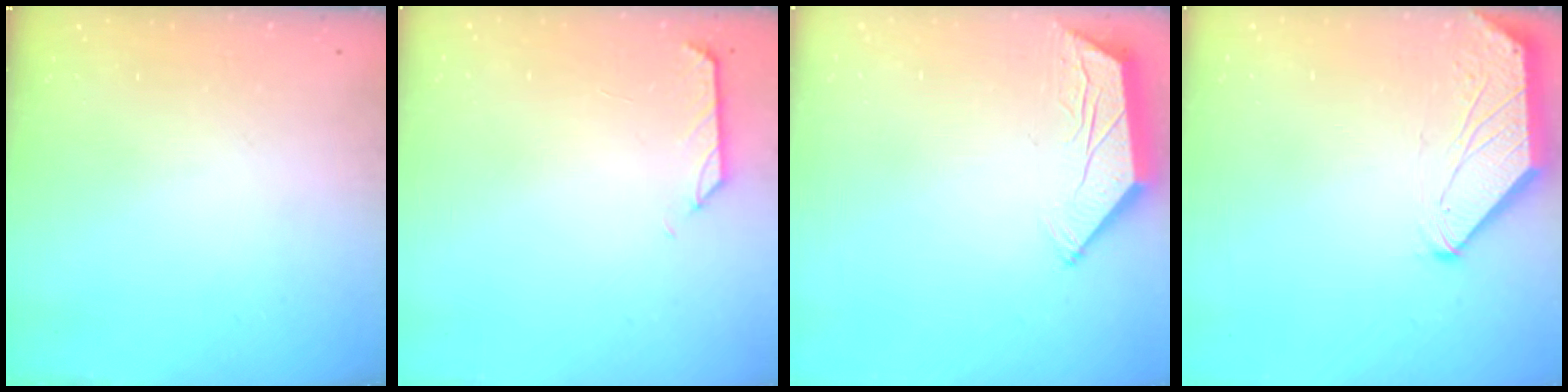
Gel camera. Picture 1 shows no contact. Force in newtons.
{"total": 0.6, "press": 0.3, "slide": 0.5}
{"total": 4.2, "press": 4.1, "slide": 0.3}
{"total": 0.5, "press": 0.4, "slide": 0.3}